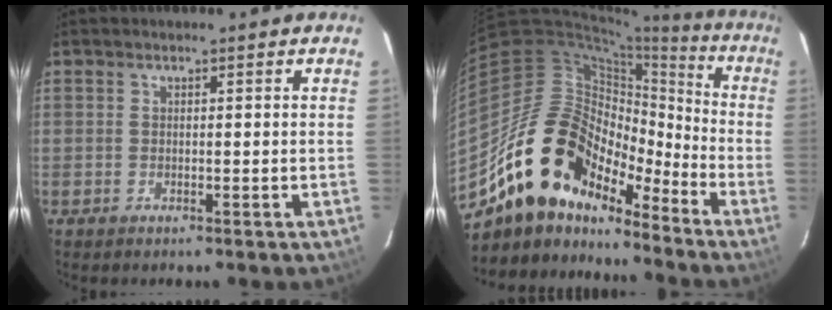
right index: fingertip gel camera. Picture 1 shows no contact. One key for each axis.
{"total": 21.5, "fx": -14.5, "fy": 12.6, "fz": 9.6, "tx": -0.183, "ty": 0.034, "tz": -0.249}